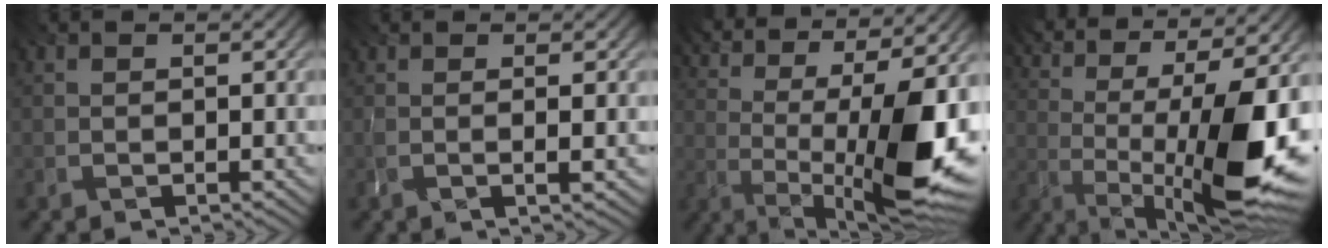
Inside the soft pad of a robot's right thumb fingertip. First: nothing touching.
{"total": 1.7, "force": [0.2, -0.1, 1.7], "torque": [-0.024, 0.002, -0.008]}
{"total": 16.8, "force": [1.2, 6.4, 15.5], "torque": [-0.222, 0.015, 0.025]}
{"total": 17.8, "force": [-0.1, 6.5, 16.6], "torque": [-0.240, 0.006, 0.001]}